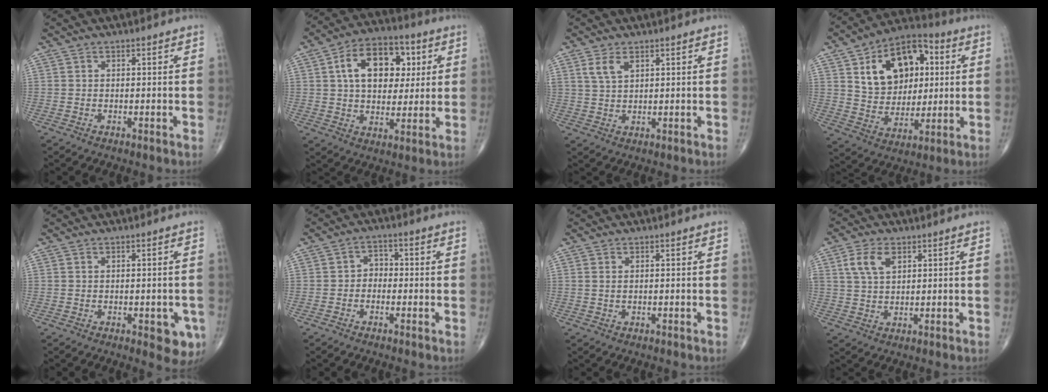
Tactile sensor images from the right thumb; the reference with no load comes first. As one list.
[{"total": 16.0, "force": [4.2, 10.4, 11.5], "torque": [-0.143, 0.008, 0.064]}, {"total": 3.6, "force": [1.9, 1.8, 2.4], "torque": [-0.046, -0.004, 0.044]}, {"total": 19.1, "force": [5.2, 13.0, 12.9], "torque": [-0.161, 0.001, 0.088]}, {"total": 5.4, "force": [-1.8, 2.4, 4.5], "torque": [-0.030, -0.004, -0.018]}, {"total": 3.0, "force": [-0.7, 2.4, 1.6], "torque": [-0.001, 0.017, -0.026]}, {"total": 0.6, "force": [0.2, 0.3, 0.5], "torque": [-0.012, 0.004, 0.006]}, {"total": 5.8, "force": [2.4, 3.3, 4.1], "torque": [-0.079, -0.003, 0.049]}]